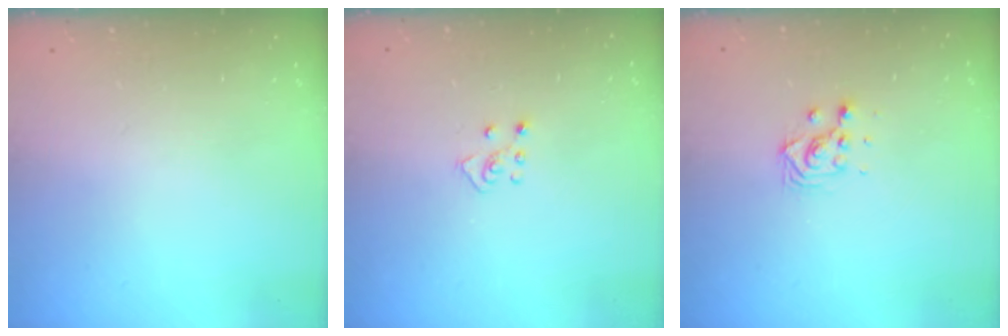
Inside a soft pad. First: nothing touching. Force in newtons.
{"total": 4.6, "press": 4.6, "slide": 0.3}
{"total": 4.5, "press": 4.5, "slide": 0.2}